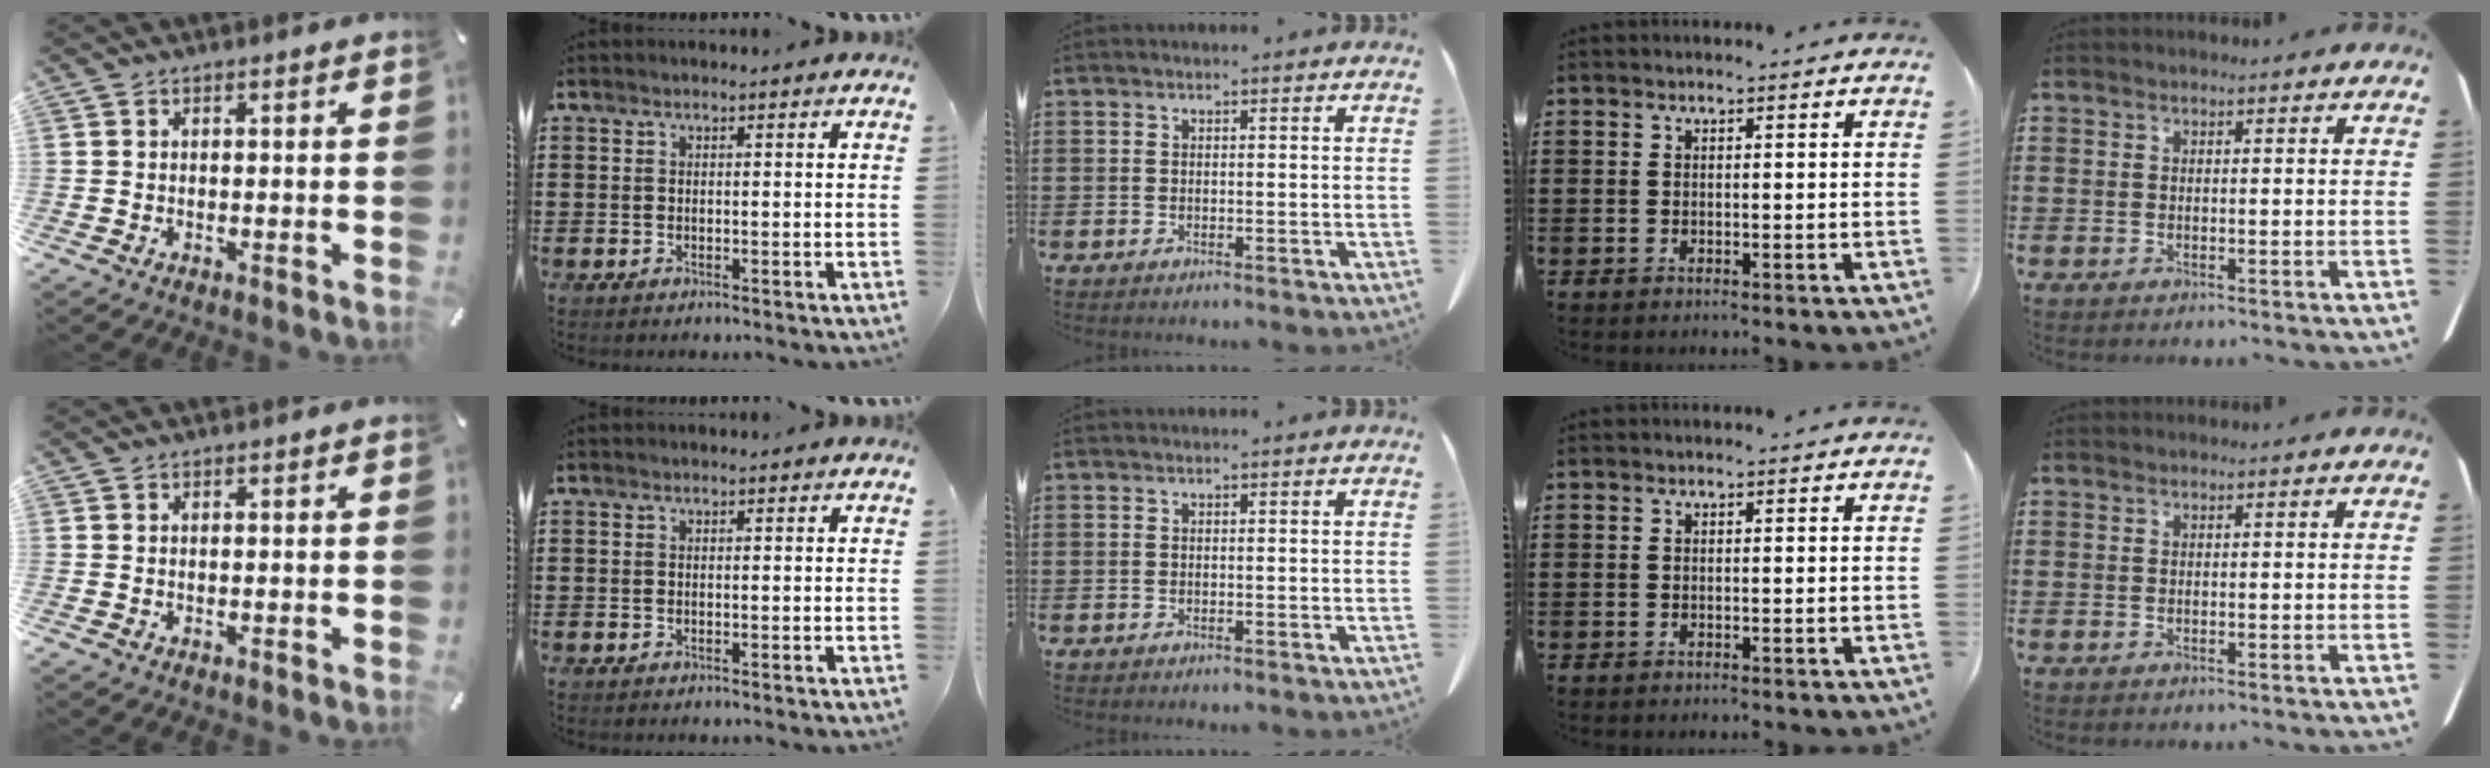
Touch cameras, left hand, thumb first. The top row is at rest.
{}